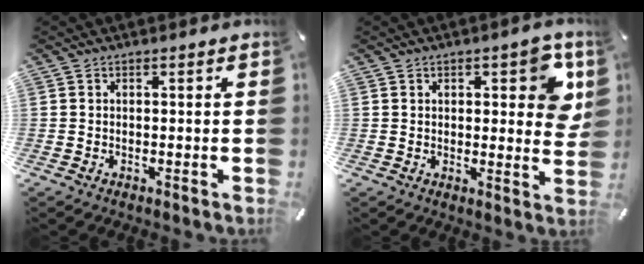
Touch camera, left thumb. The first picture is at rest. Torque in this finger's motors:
{"motor_torque": [0.32, 0.29, 0.35, 0.11, 0.07]}